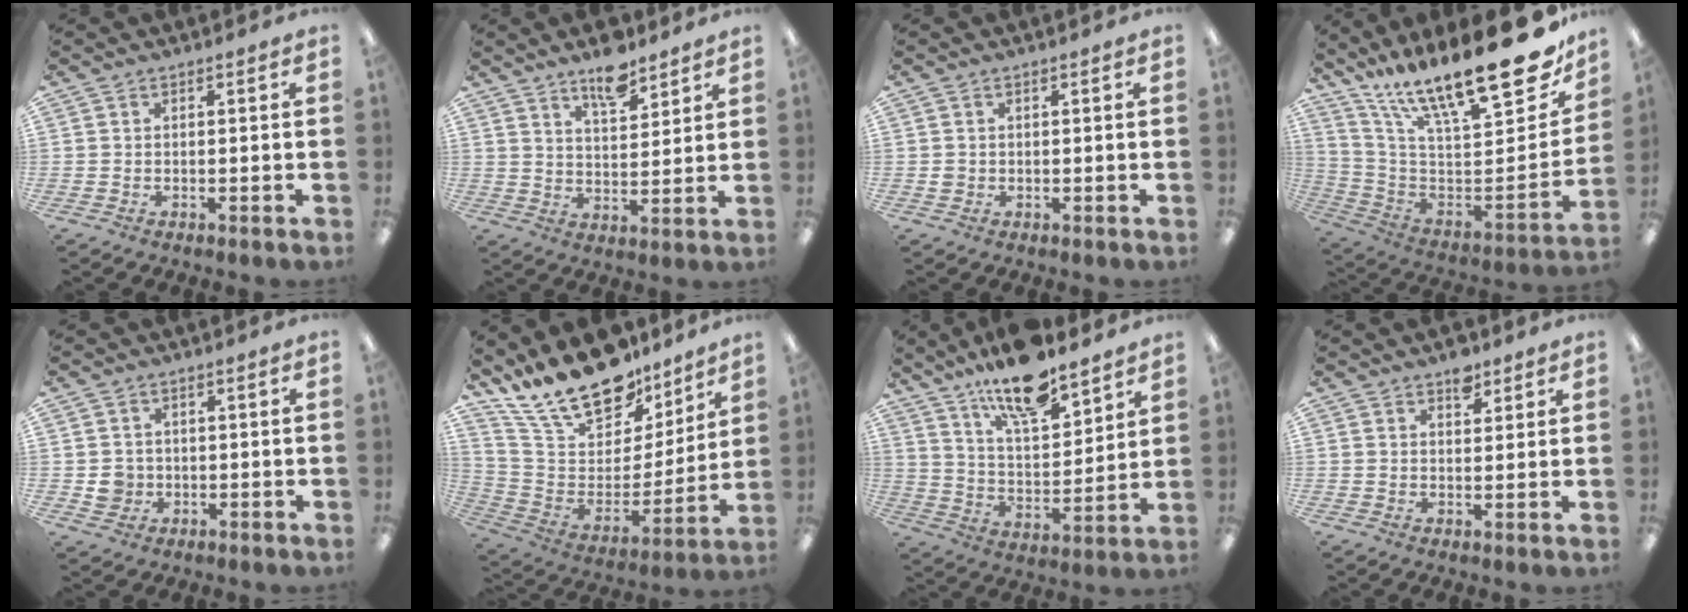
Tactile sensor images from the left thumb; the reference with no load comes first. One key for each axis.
{"total": 8.9, "fx": 7.1, "fy": 3.3, "fz": 4.3, "tx": -0.063, "ty": -0.042, "tz": 0.122}
{"total": 1.1, "fx": 0.3, "fy": 1.0, "fz": 0.3, "tx": -0.008, "ty": 0.004, "tz": 0.004}
{"total": 25.0, "fx": 16.9, "fy": 7.3, "fz": 17.0, "tx": -0.259, "ty": -0.125, "tz": 0.281}
{"total": 3.6, "fx": -0.2, "fy": 3.5, "fz": 0.8, "tx": -0.002, "ty": 0.001, "tz": -0.005}
{"total": 21.2, "fx": 17.2, "fy": 8.9, "fz": 8.6, "tx": -0.176, "ty": -0.120, "tz": 0.314}
{"total": 15.3, "fx": 12.8, "fy": 4.1, "fz": 7.3, "tx": -0.130, "ty": -0.080, "tz": 0.222}
{"total": 4.5, "fx": 3.2, "fy": 2.3, "fz": 2.1, "tx": -0.015, "ty": -0.016, "tz": 0.052}